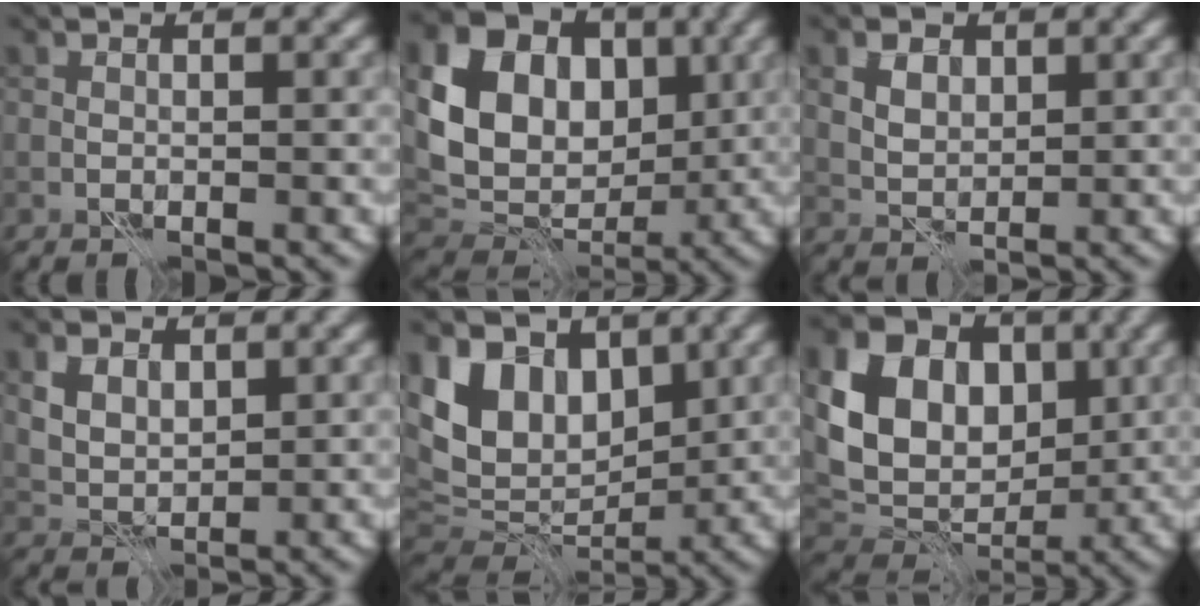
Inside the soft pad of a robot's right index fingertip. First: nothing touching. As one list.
[{"total": 14.2, "force": [3.3, 11.0, 8.3], "torque": [-0.162, 0.036, 0.048]}, {"total": 2.6, "force": [1.2, 1.8, 1.5], "torque": [-0.029, -0.003, 0.021]}, {"total": 3.8, "force": [1.7, 2.6, 2.2], "torque": [-0.045, 0.000, 0.027]}, {"total": 10.7, "force": [4.5, 7.5, 6.1], "torque": [-0.130, 0.026, 0.082]}, {"total": 11.5, "force": [2.8, 8.6, 7.1], "torque": [-0.139, 0.012, 0.043]}]